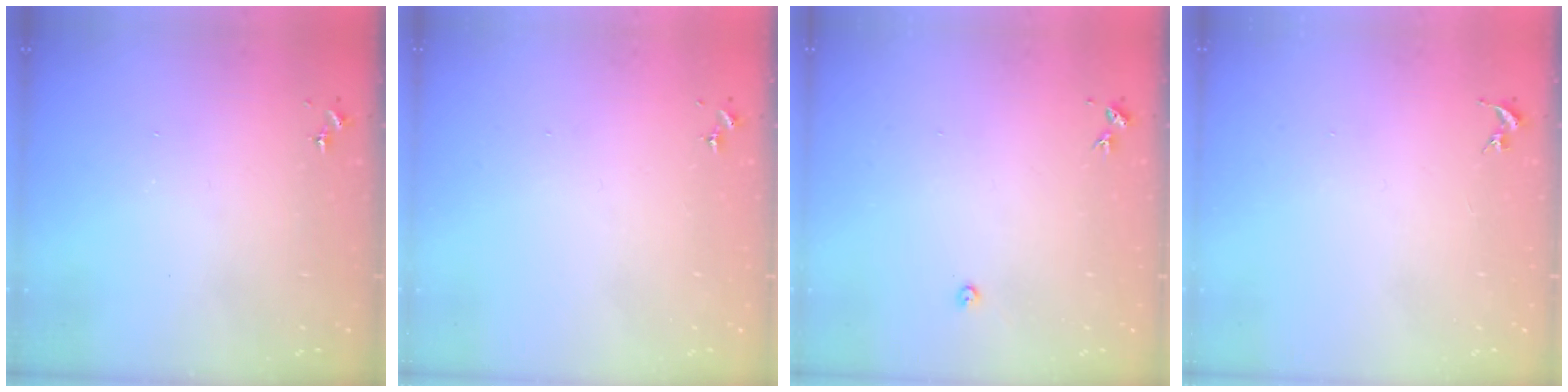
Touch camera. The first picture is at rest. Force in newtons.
{"total": 0.0}
{"total": 2.2, "press": 2.2, "slide": 0.3}
{"total": 0.0}